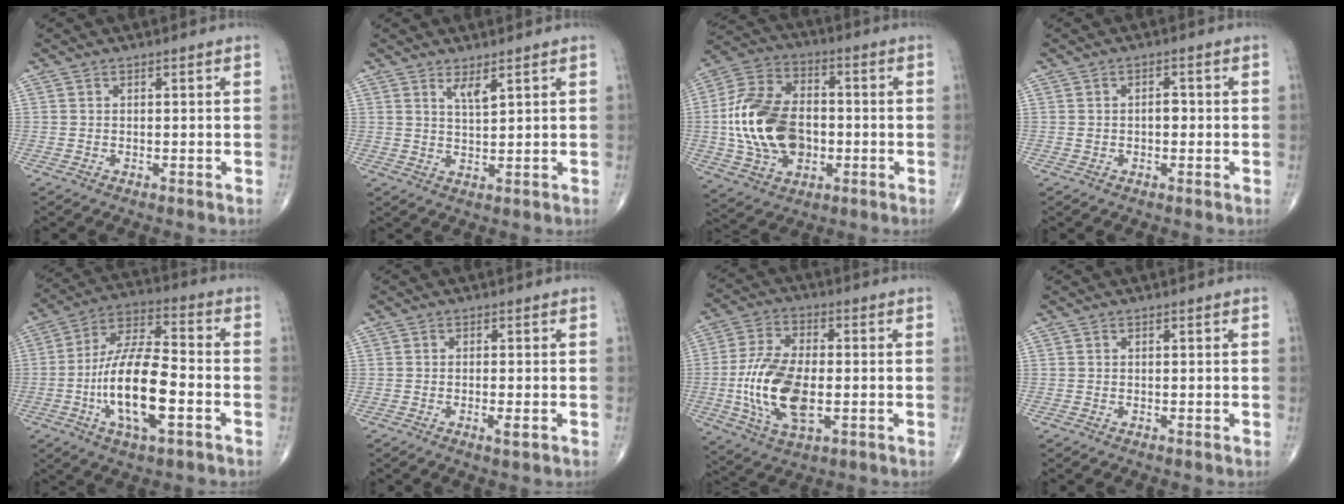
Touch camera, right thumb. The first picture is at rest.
{"total": 2.8, "force": [1.8, 0.5, 2.1], "torque": [-0.038, -0.019, 0.035]}
{"total": 18.7, "force": [-1.7, 12.5, 13.8], "torque": [-0.247, 0.020, -0.025]}
{"total": 2.0, "force": [-0.1, 1.3, 1.5], "torque": [-0.019, 0.009, -0.003]}
{"total": 16.9, "force": [-4.5, 6.3, 15.0], "torque": [-0.278, 0.031, -0.083]}
{"total": 2.0, "force": [-0.8, 0.3, 1.8], "torque": [-0.030, -0.005, -0.015]}
{"total": 15.5, "force": [-2.2, 7.8, 13.2], "torque": [-0.263, 0.002, -0.038]}
{"total": 0.0}